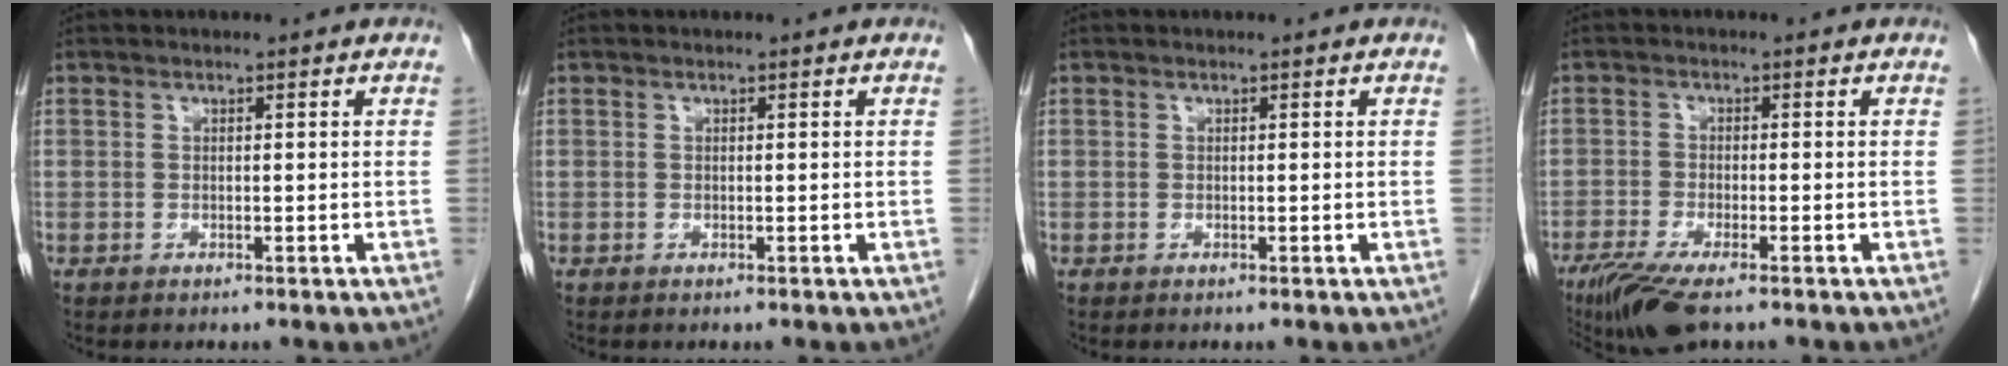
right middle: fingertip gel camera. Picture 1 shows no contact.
{"total": 0.0}
{"total": 0.0}
{"total": 7.3, "force": [-5.1, 1.4, 5.0], "torque": [-0.089, -0.018, -0.087]}